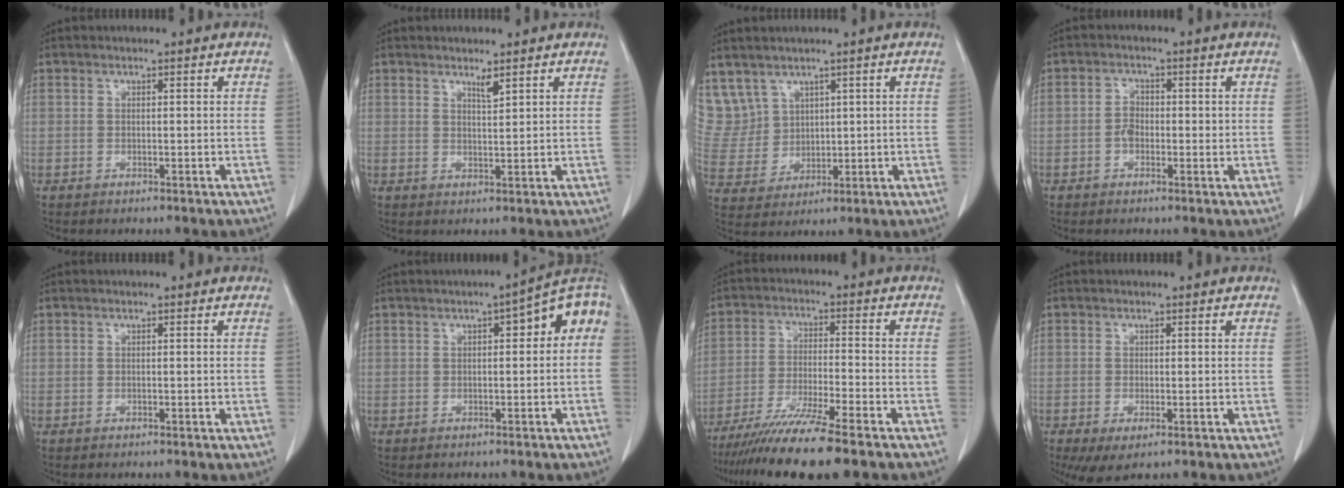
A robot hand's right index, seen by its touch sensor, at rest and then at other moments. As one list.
[{"total": 1.7, "force": [1.4, 0.0, 1.1], "torque": [-0.021, -0.007, 0.027]}, {"total": 8.6, "force": [5.6, 6.5, 0.5], "torque": [-0.030, 0.032, 0.133]}, {"total": 2.3, "force": [-0.4, 1.7, 1.6], "torque": [-0.026, 0.007, -0.012]}, {"total": 0.0}, {"total": 7.3, "force": [1.4, 1.8, 6.9], "torque": [-0.089, 0.033, 0.010]}, {"total": 11.9, "force": [-9.5, -0.9, 7.2], "torque": [-0.113, -0.035, -0.157]}, {"total": 3.6, "force": [-1.5, 1.4, 2.9], "torque": [-0.047, -0.010, -0.015]}]